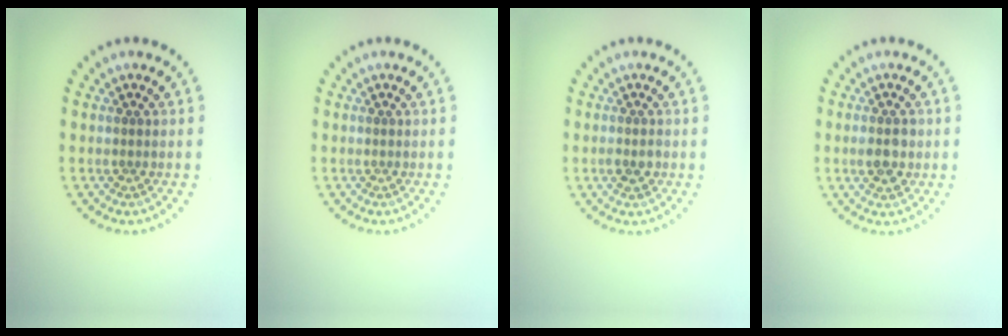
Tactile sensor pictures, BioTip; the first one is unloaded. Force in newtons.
{"total": 0.0}
{"total": 1.2, "press": 1.1, "slide": 0.3}
{"total": 2.8, "press": 2.8, "slide": 0.1}